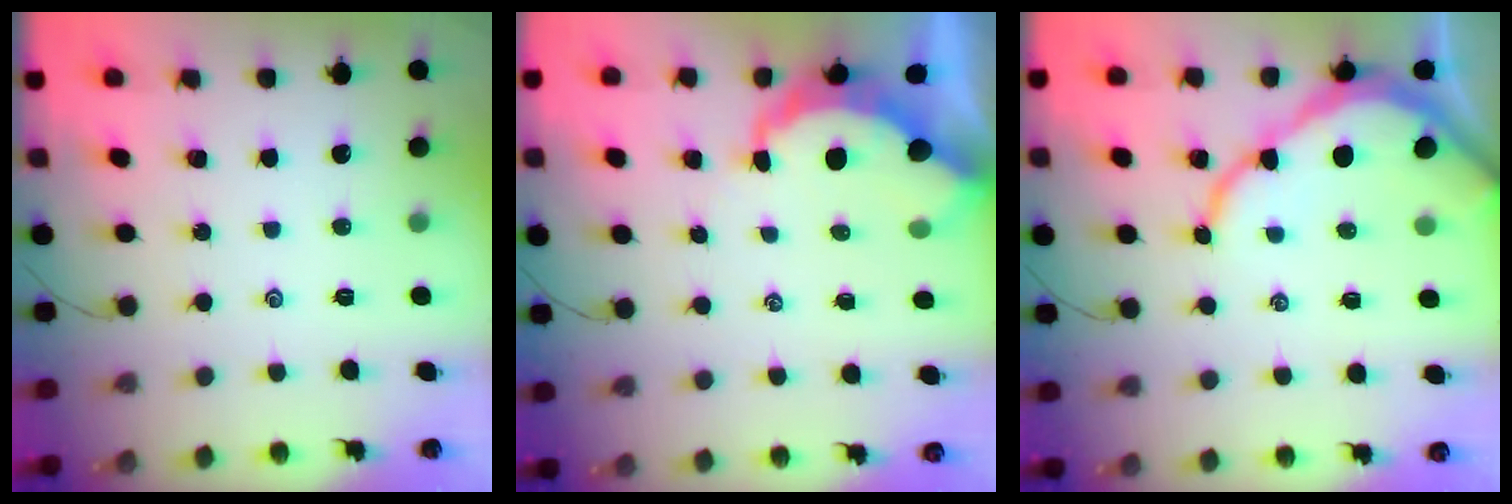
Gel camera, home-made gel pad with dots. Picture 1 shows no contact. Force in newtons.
{"total": 7.4, "press": 7.3, "slide": 0.8}
{"total": 9.5, "press": 9.5, "slide": 1.0}